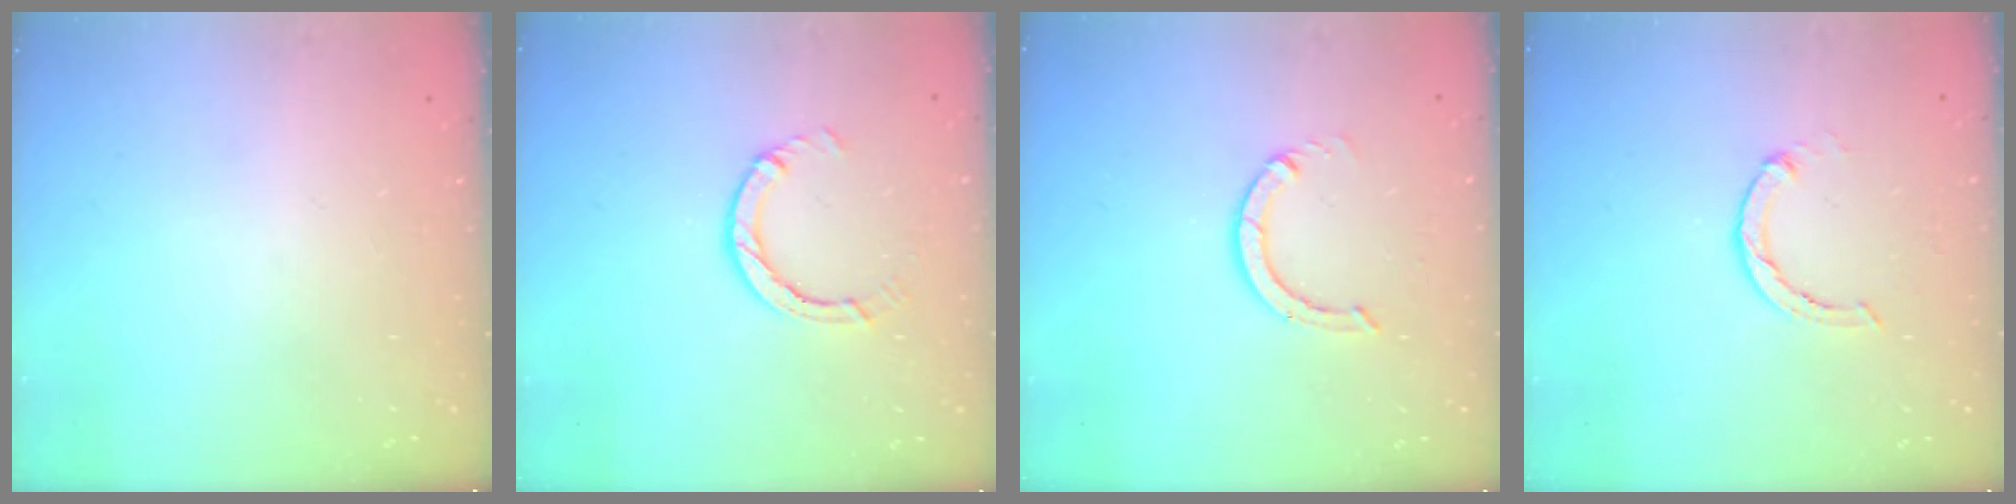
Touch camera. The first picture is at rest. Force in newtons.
{"total": 3.1, "press": 3.0, "slide": 0.5}
{"total": 3.7, "press": 3.7, "slide": 0.3}
{"total": 3.0, "press": 3.0, "slide": 0.4}